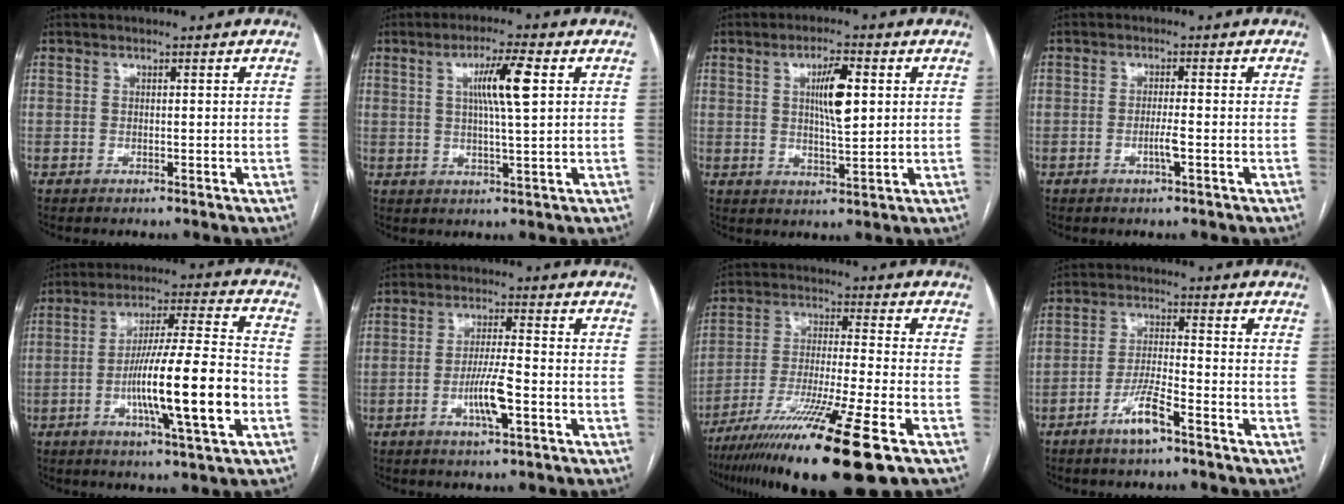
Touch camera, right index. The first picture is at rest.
{"total": 7.1, "force": [1.9, 0.0, 6.8], "torque": [-0.123, 0.004, 0.033]}
{"total": 6.5, "force": [1.7, 1.3, 6.1], "torque": [-0.108, 0.004, 0.034]}
{"total": 2.2, "force": [-0.8, -0.2, 2.0], "torque": [-0.042, -0.002, -0.014]}
{"total": 15.8, "force": [-4.1, 0.4, 15.2], "torque": [-0.265, -0.003, -0.069]}
{"total": 6.1, "force": [-2.1, 0.4, 5.7], "torque": [-0.111, -0.005, -0.038]}
{"total": 18.7, "force": [-11.7, -0.4, 14.7], "torque": [-0.245, -0.050, -0.203]}
{"total": 5.9, "force": [-3.7, 0.5, 4.5], "torque": [-0.092, -0.004, -0.071]}